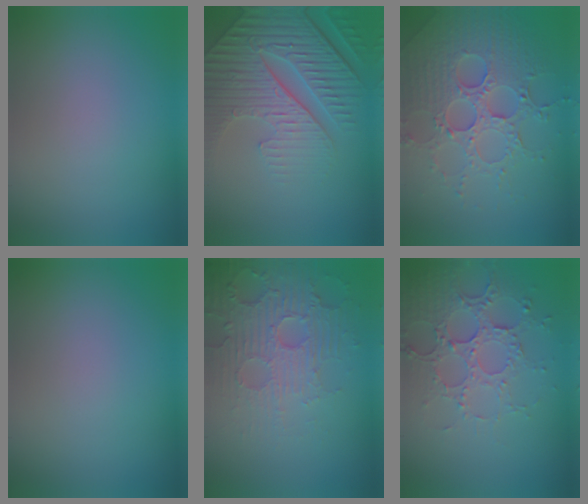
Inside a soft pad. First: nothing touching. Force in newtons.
{"total": 6.9, "press": 5.7, "slide": 3.9}
{"total": 6.6, "press": 5.3, "slide": 4.1}
{"total": 0.0}
{"total": 4.2, "press": 4.1, "slide": 1.2}
{"total": 5.0, "press": 3.8, "slide": 3.3}